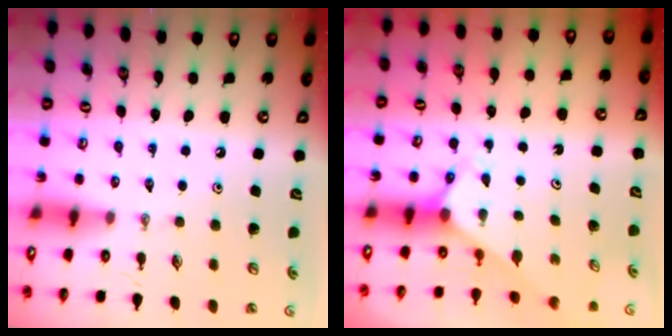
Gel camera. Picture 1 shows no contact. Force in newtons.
{"total": 2.4, "press": 2.4, "slide": 0.1}